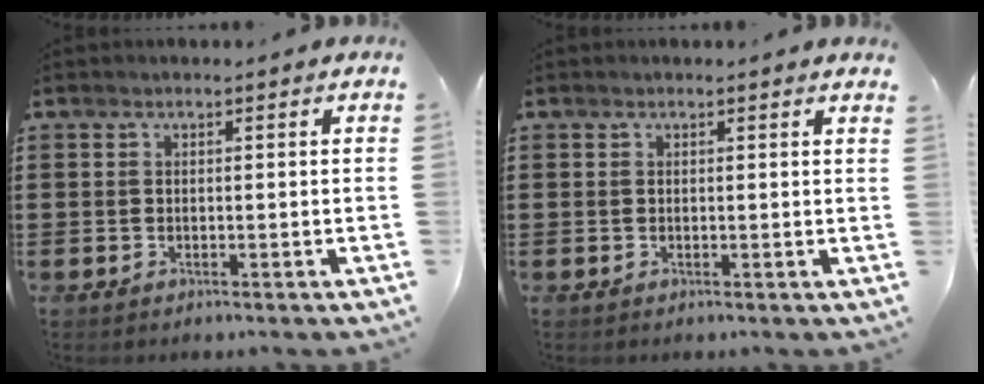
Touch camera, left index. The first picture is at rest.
{"total": 0.5, "force": [0.4, -0.1, 0.3], "torque": [-0.007, -0.002, 0.008]}